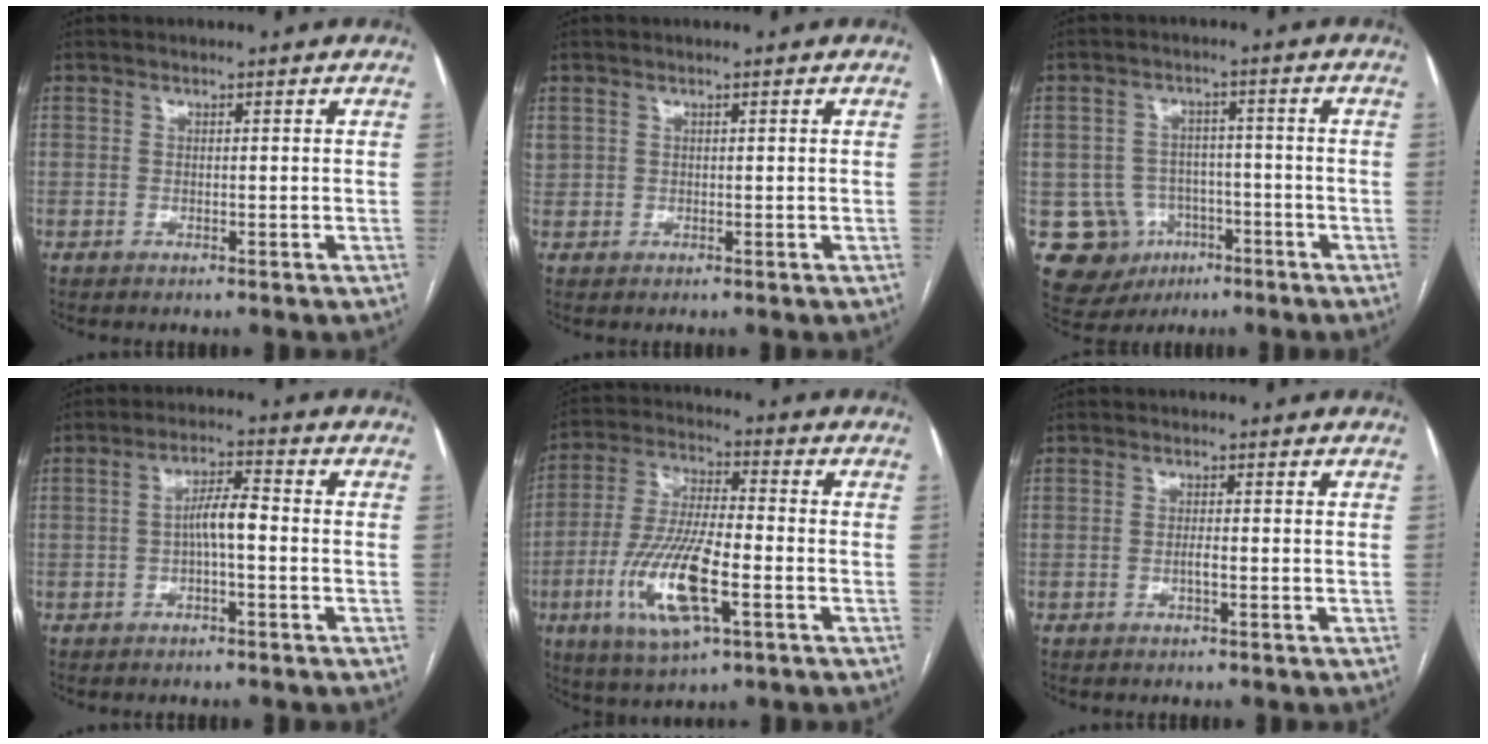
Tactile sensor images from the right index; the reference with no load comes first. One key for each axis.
{"total": 1.5, "fx": 0.7, "fy": 1.3, "fz": 0.3, "tx": -0.008, "ty": 0.016, "tz": 0.016}
{"total": 9.4, "fx": -3.3, "fy": 8.6, "fz": 1.8, "tx": -0.037, "ty": 0.019, "tz": -0.035}
{"total": 4.6, "fx": -0.8, "fy": 0.9, "fz": 4.4, "tx": -0.079, "ty": 0.016, "tz": -0.012}
{"total": 14.5, "fx": -4.9, "fy": 3.2, "fz": 13.2, "tx": -0.276, "ty": -0.013, "tz": -0.086}
{"total": 1.0, "fx": -0.4, "fy": 0.0, "fz": 1.0, "tx": -0.019, "ty": 0.001, "tz": -0.009}